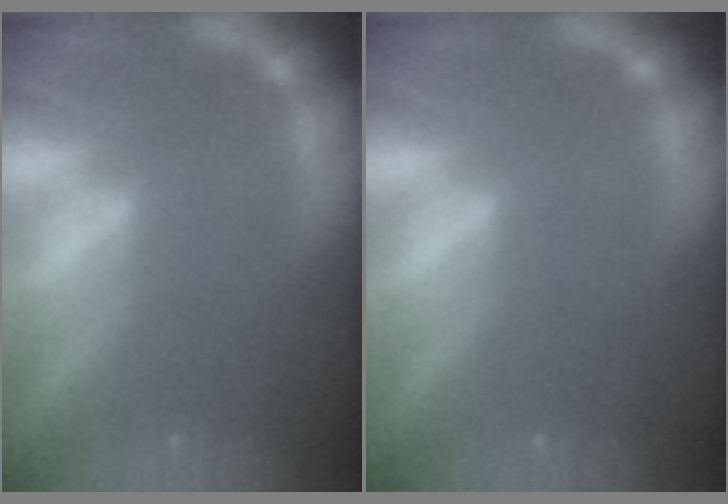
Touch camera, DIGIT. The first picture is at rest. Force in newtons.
{"total": 0.0}